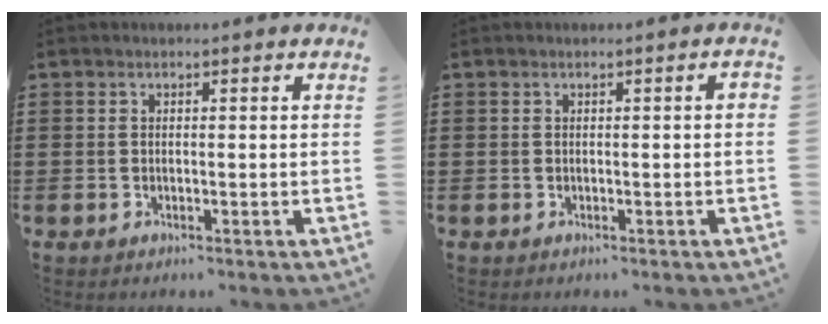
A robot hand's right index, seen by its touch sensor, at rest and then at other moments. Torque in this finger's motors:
{"motor_torque": [0.34, -0.21, 0.00, 0.03]}